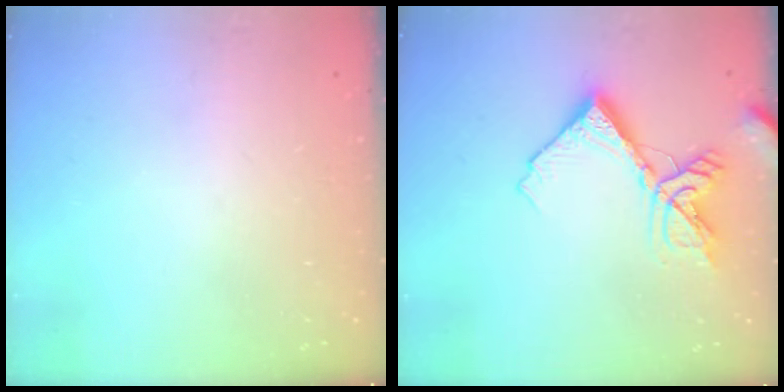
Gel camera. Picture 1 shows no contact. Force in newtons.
{"total": 13.7, "press": 13.6, "slide": 1.5}